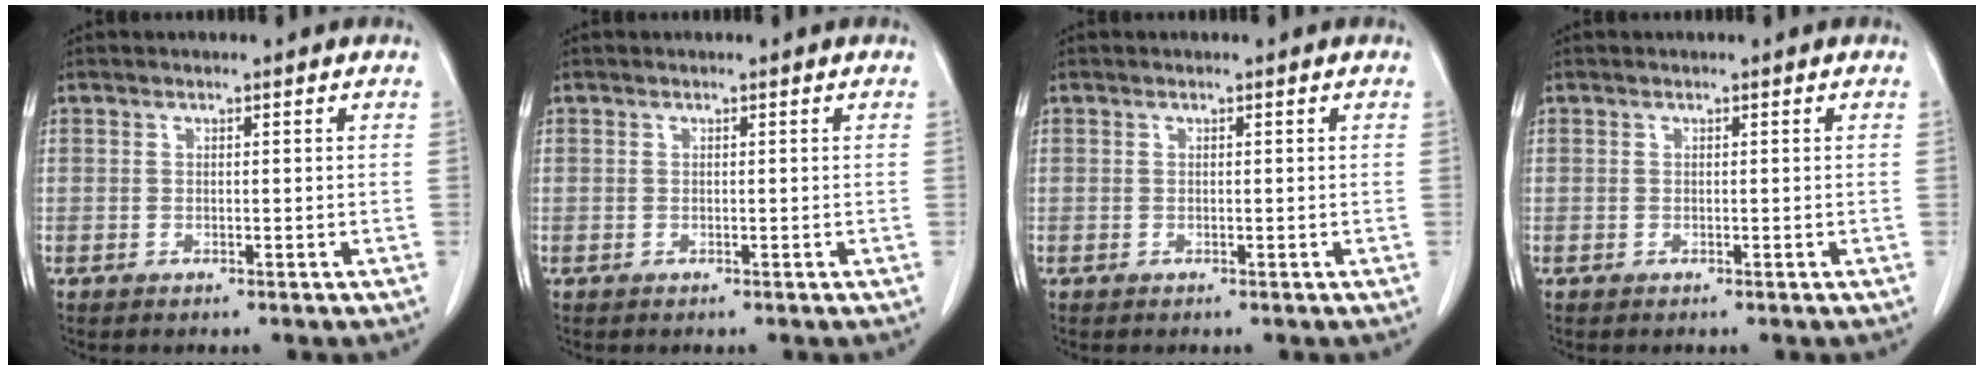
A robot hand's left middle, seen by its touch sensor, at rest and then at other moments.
{"total": 0.0}
{"total": 0.0}
{"total": 0.0}